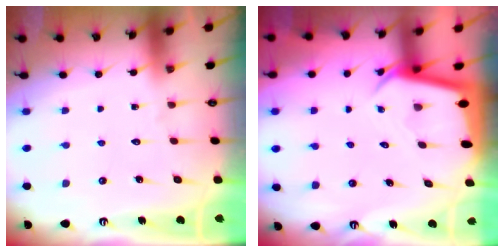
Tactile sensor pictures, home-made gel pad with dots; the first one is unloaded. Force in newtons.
{"total": 2.8, "press": 2.7, "slide": 0.3}